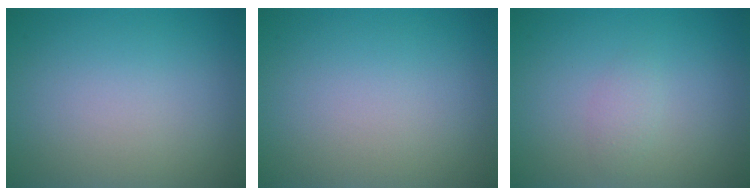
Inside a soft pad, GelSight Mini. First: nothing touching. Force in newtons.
{"total": 0.0}
{"total": 1.0, "press": 1.0, "slide": 0.1}